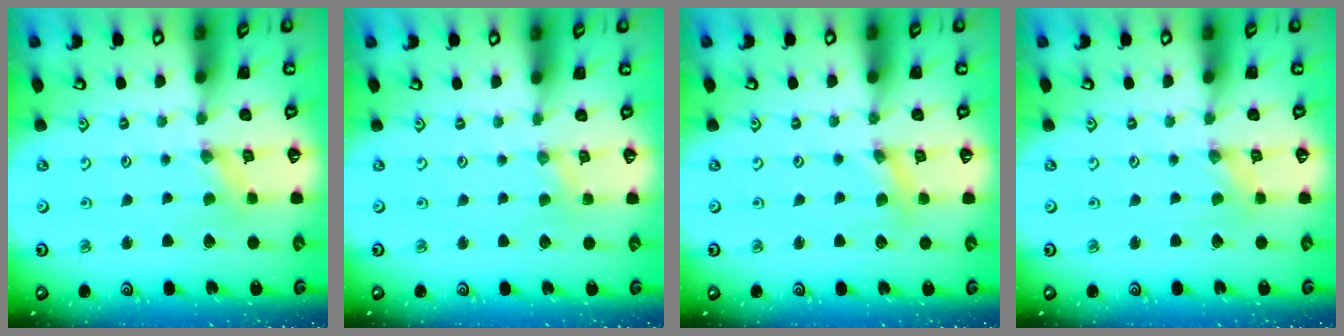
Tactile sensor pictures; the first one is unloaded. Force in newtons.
{"total": 1.3, "press": 1.3, "slide": 0.3}
{"total": 3.3, "press": 3.2, "slide": 0.4}
{"total": 0.0}